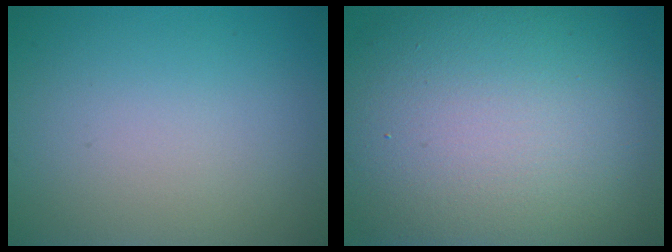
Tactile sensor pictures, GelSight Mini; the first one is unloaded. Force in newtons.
{"total": 16.0, "press": 15.9, "slide": 0.8}